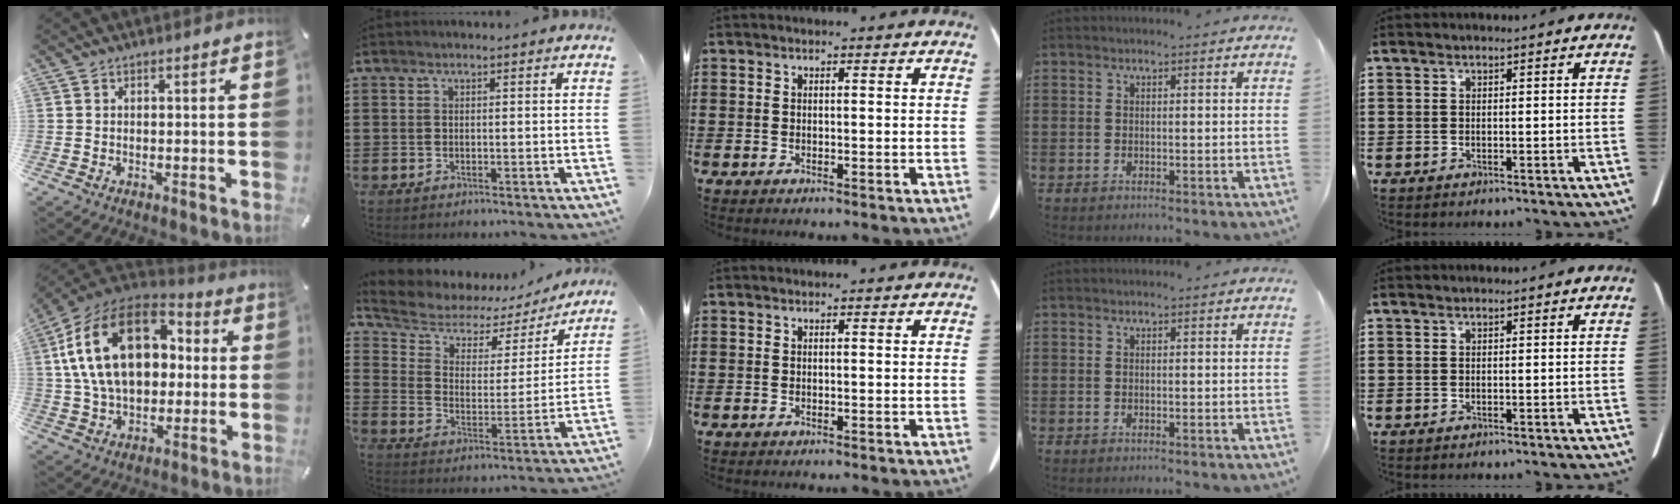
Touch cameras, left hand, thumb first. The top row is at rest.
{"thumb": {"total": 23.7, "force": [4.3, 16.4, 16.5], "torque": [-0.327, 0.005, 0.068]}, "index": {"total": 4.6, "force": [3.3, 2.9, 1.1], "torque": [-0.053, -0.020, 0.049]}}